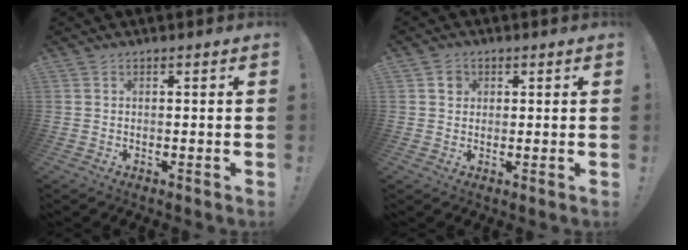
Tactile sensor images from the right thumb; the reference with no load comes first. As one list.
[{"total": 2.7, "force": [0.9, 2.5, 0.8], "torque": [0.002, -0.004, 0.013]}]